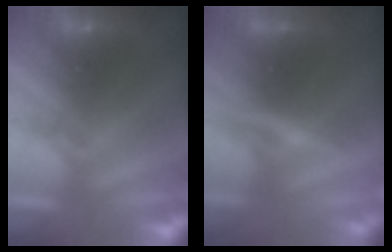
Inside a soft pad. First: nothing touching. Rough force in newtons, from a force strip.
{"total": 2.6}